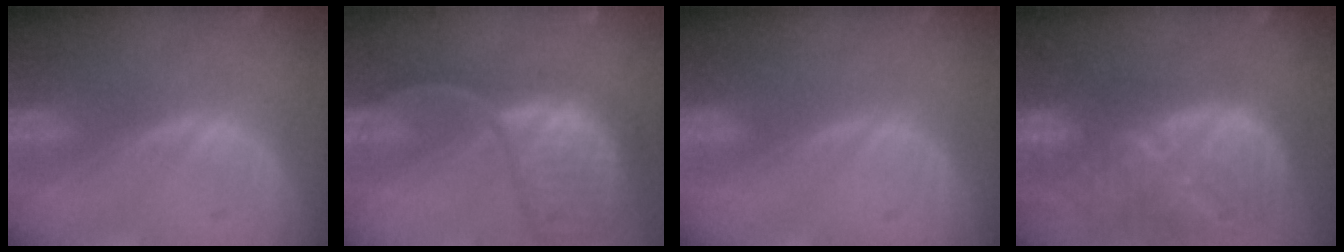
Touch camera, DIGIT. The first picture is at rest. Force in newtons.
{"total": 12.0, "press": 9.8, "slide": 6.9}
{"total": 0.0}
{"total": 13.4, "press": 11.5, "slide": 7.0}